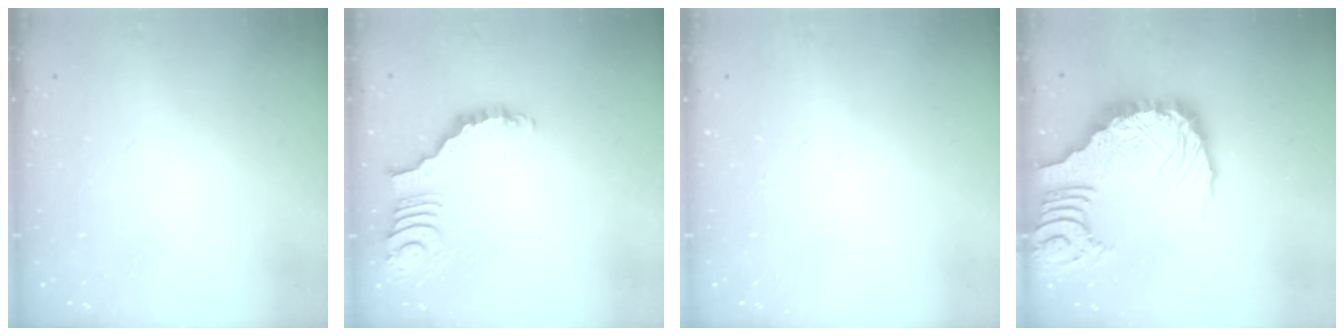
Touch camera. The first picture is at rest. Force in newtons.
{"total": 4.0, "press": 3.9, "slide": 0.7}
{"total": 0.0}
{"total": 11.6, "press": 11.5, "slide": 1.5}